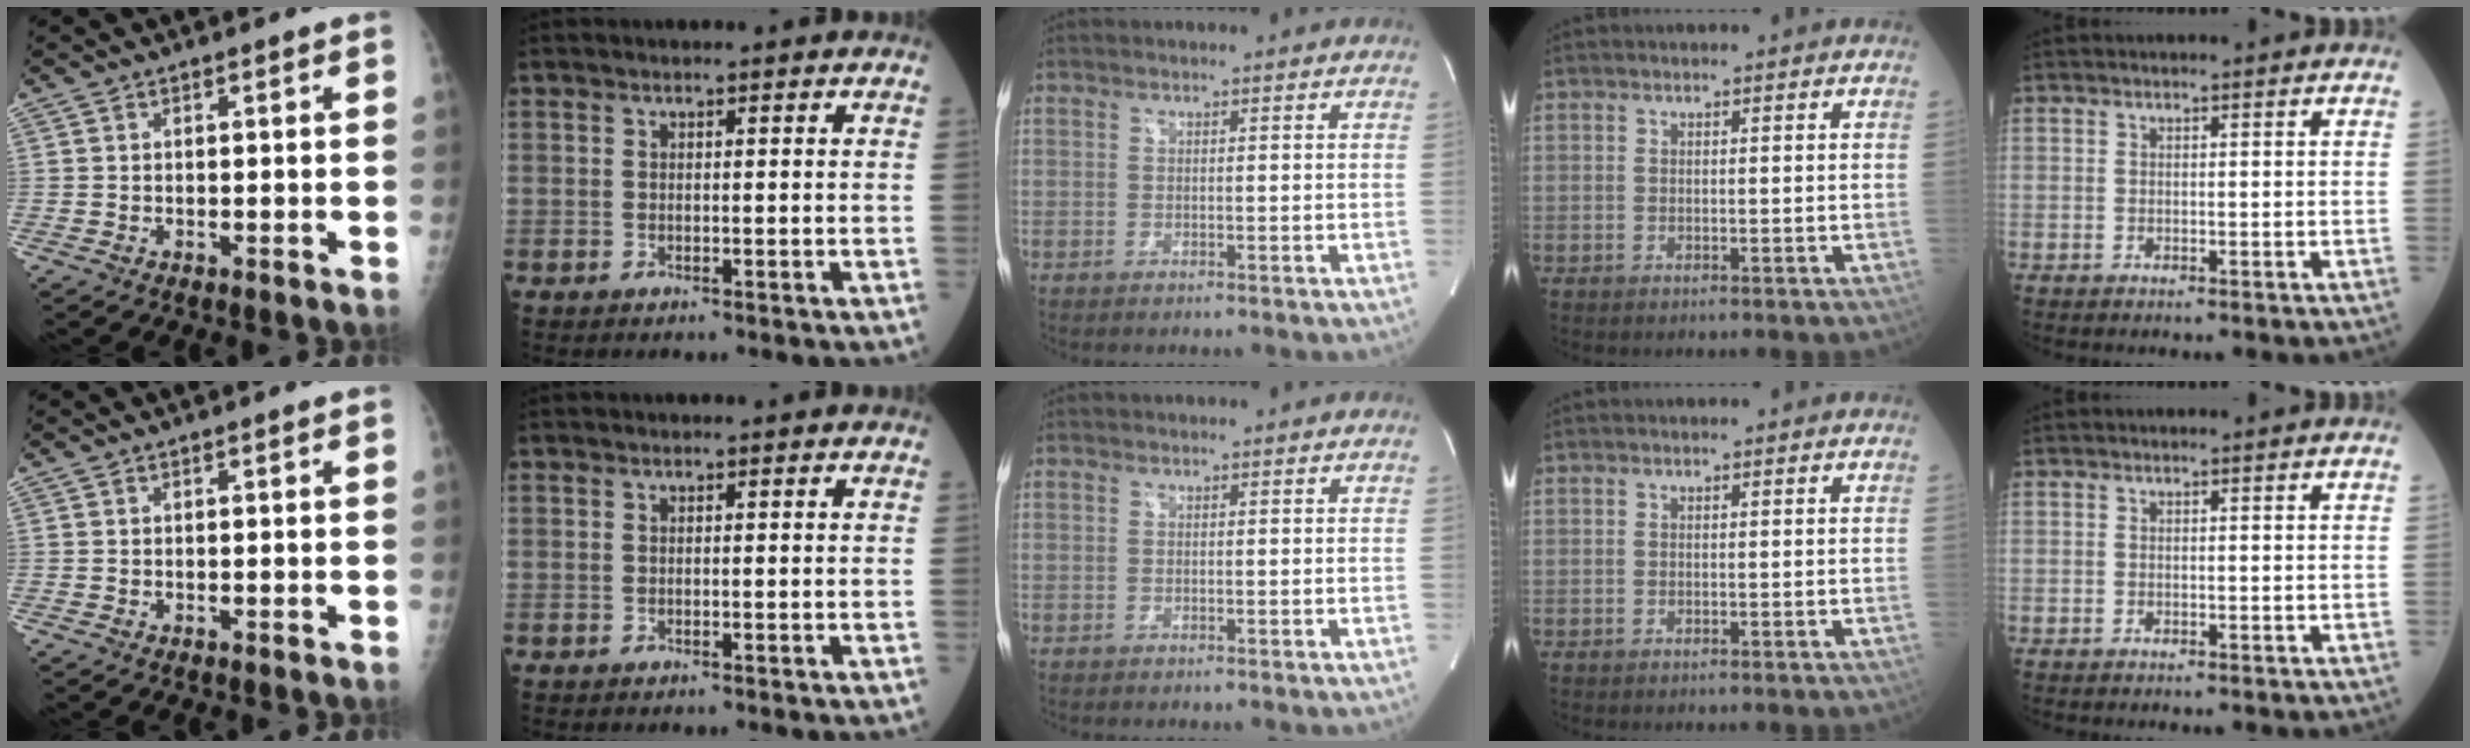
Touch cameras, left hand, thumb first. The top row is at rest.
{"middle": {"total": 2.3, "force": [-0.7, -1.5, -1.5], "torque": [0.033, -0.012, -0.016]}}